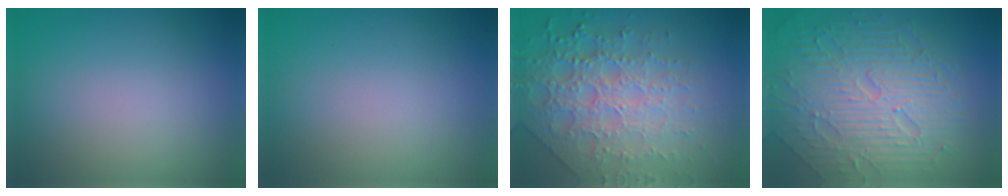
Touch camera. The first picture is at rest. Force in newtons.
{"total": 0.0}
{"total": 7.9, "press": 5.5, "slide": 5.6}
{"total": 9.8, "press": 6.5, "slide": 7.4}